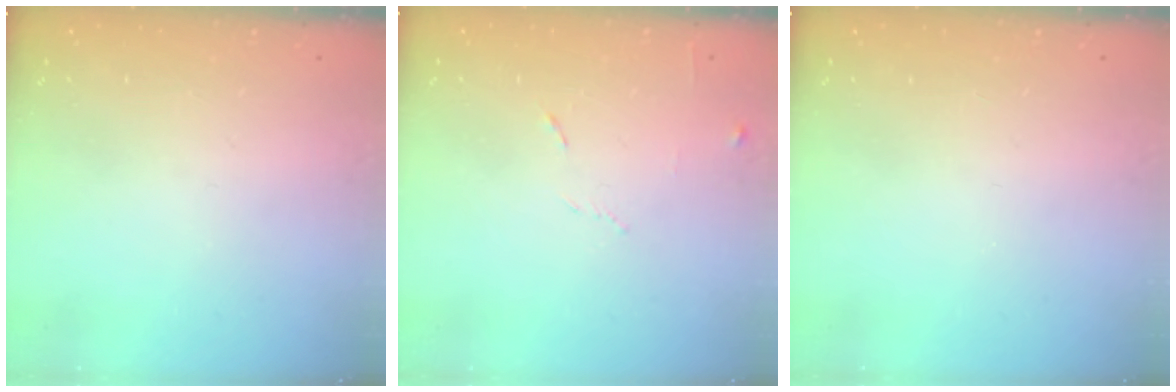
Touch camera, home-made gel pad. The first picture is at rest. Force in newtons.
{"total": 6.4, "press": 6.3, "slide": 0.7}
{"total": 0.0}